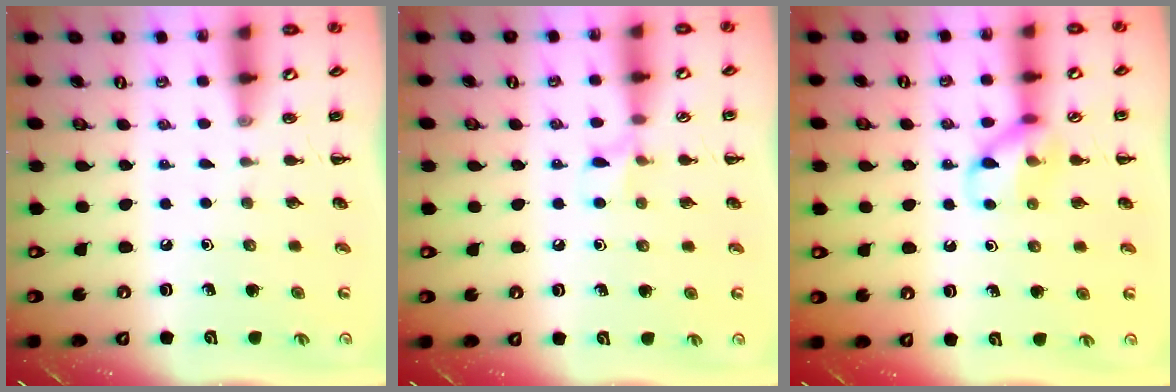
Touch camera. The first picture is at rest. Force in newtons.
{"total": 5.6, "press": 5.2, "slide": 1.9}
{"total": 10.1, "press": 10.0, "slide": 0.9}